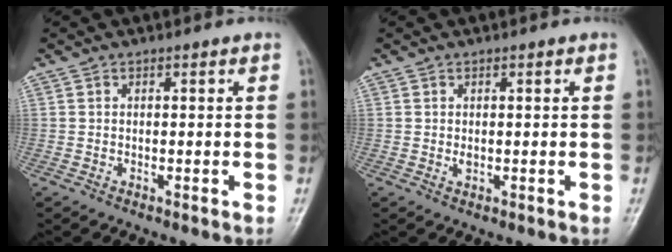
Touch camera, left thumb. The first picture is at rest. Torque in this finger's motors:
{"motor_torque": [0.18, 0.16, 0.04, -0.06, 0.00]}